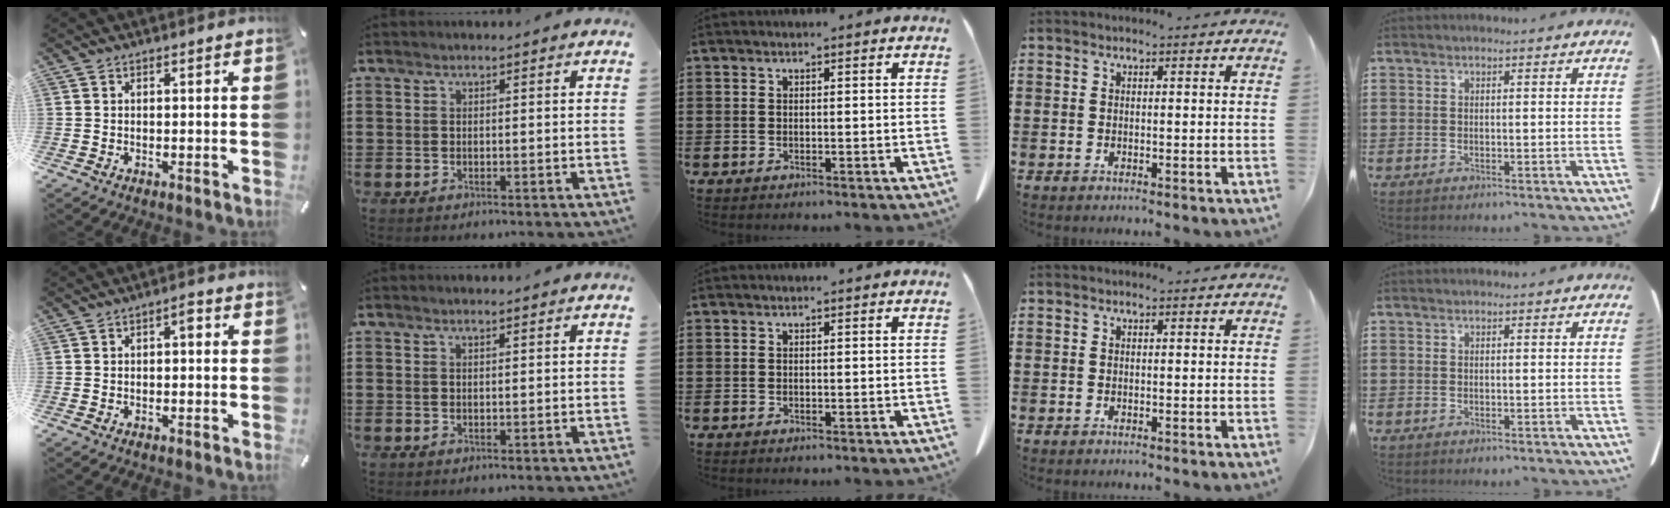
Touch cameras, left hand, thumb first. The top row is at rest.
{"thumb": {"total": 2.8, "force": [-0.2, 1.4, 2.4], "torque": [-0.039, 0.010, -0.010]}, "index": {"total": 0.7, "force": [0.5, 0.0, 0.4], "torque": [-0.009, -0.001, 0.011]}}